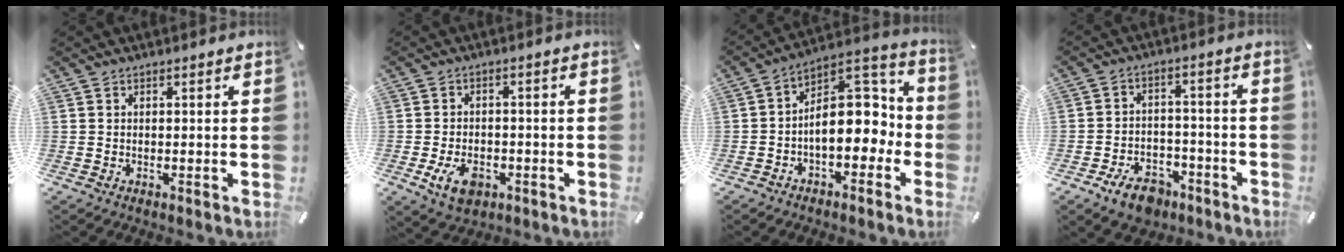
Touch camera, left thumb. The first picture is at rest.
{"total": 7.6, "force": [-3.1, 5.1, 4.8], "torque": [-0.097, 0.006, -0.057]}
{"total": 14.7, "force": [-0.8, 9.8, 11.0], "torque": [-0.138, -0.006, -0.010]}
{"total": 8.8, "force": [-5.8, 5.3, 3.9], "torque": [-0.066, 0.040, -0.101]}